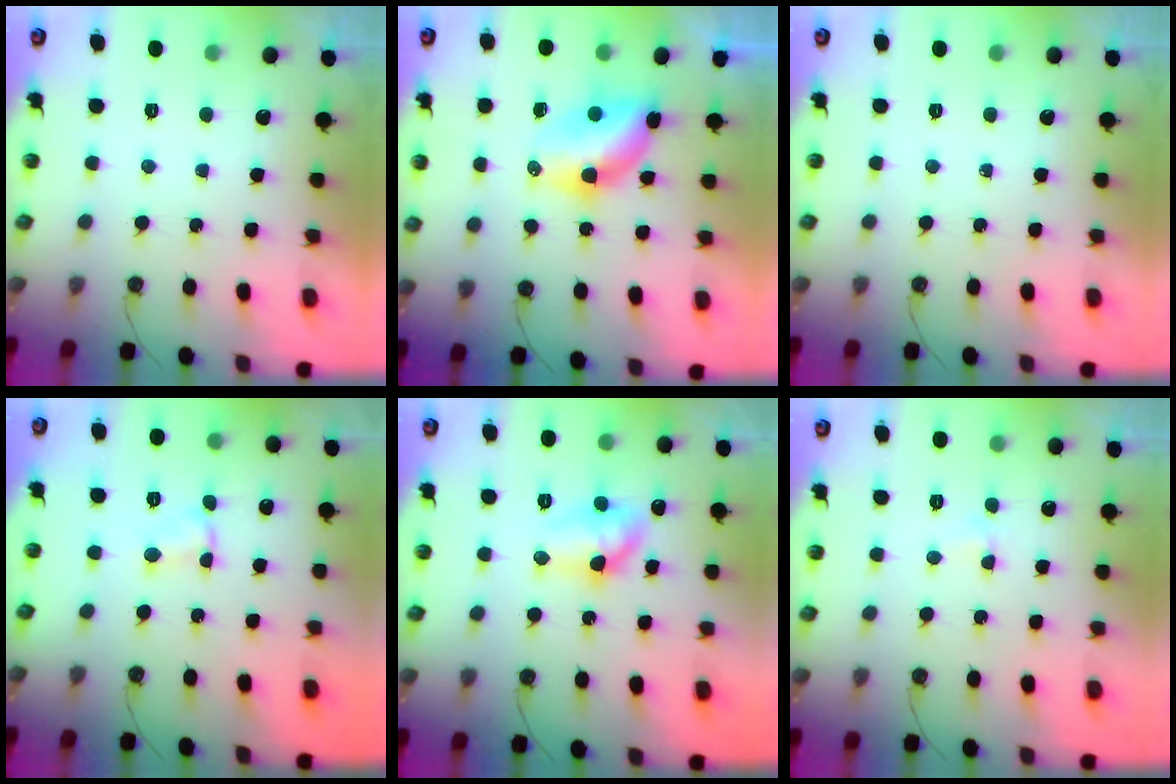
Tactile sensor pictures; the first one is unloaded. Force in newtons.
{"total": 8.5, "press": 7.7, "slide": 3.7}
{"total": 0.0}
{"total": 2.5, "press": 2.5, "slide": 0.4}
{"total": 9.7, "press": 9.7, "slide": 0.8}
{"total": 2.8, "press": 2.7, "slide": 0.5}